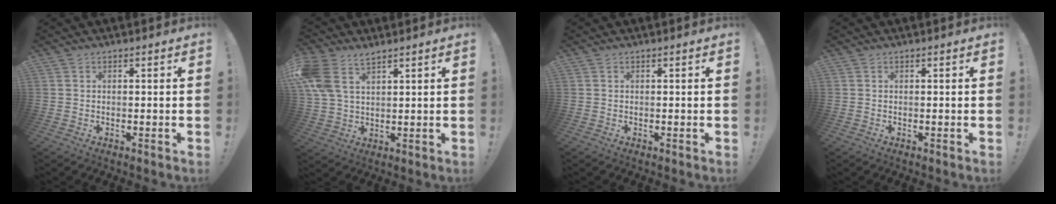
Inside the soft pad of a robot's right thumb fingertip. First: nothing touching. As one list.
[{"total": 8.9, "force": [5.2, 4.9, 5.3], "torque": [-0.120, -0.015, 0.105]}, {"total": 0.0}, {"total": 0.0}]